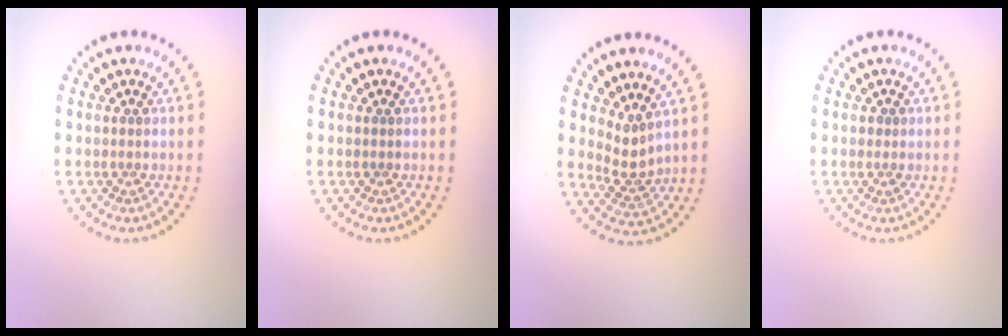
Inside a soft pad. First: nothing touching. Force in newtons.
{"total": 0.0}
{"total": 2.4, "press": 1.5, "slide": 1.8}
{"total": 0.7, "press": 0.7, "slide": 0.1}